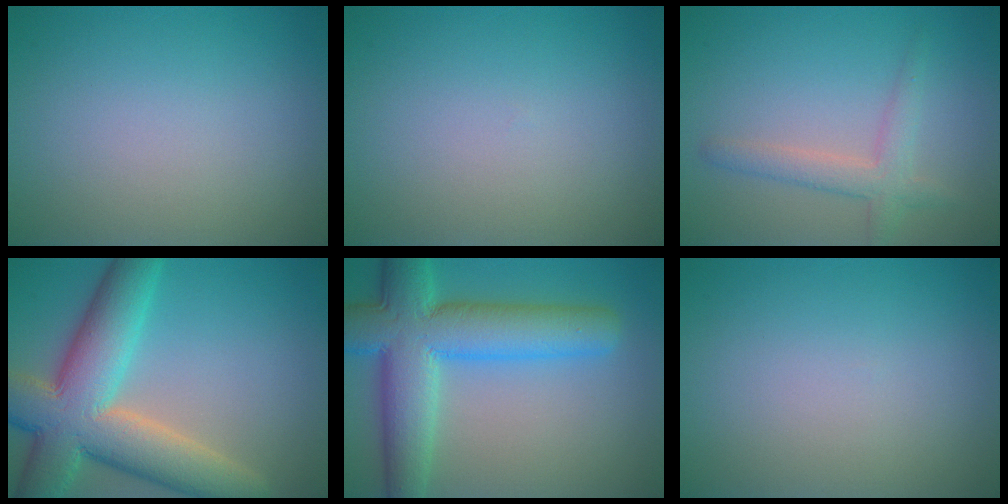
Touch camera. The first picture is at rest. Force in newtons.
{"total": 0.0}
{"total": 2.6, "press": 2.6, "slide": 0.1}
{"total": 11.2, "press": 11.2, "slide": 1.0}
{"total": 10.0, "press": 10.0, "slide": 0.3}
{"total": 0.0}